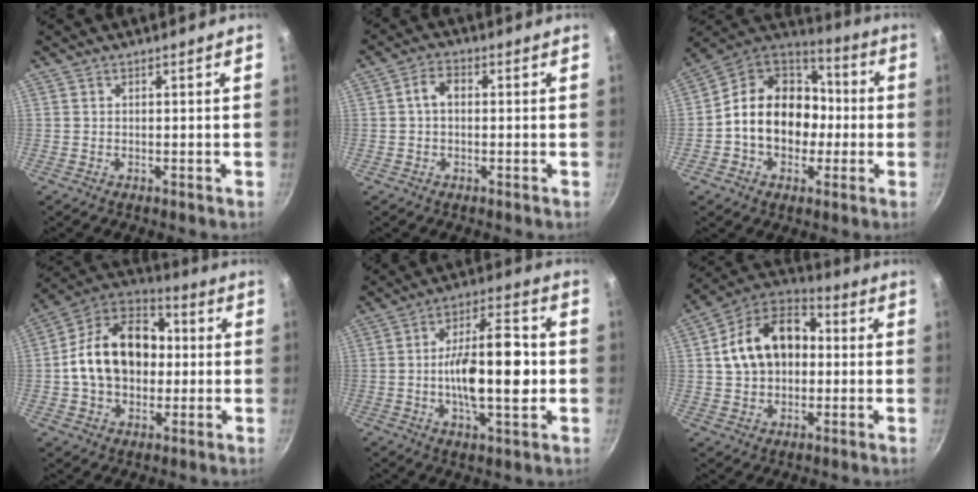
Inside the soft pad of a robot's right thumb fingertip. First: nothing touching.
{"total": 3.5, "force": [0.1, 2.4, 2.6], "torque": [-0.042, 0.014, -0.003]}
{"total": 17.8, "force": [-1.5, 14.1, 10.6], "torque": [-0.141, 0.049, -0.036]}
{"total": 19.3, "force": [0.3, 14.1, 13.1], "torque": [-0.194, 0.039, -0.010]}
{"total": 15.6, "force": [-1.2, 6.0, 14.4], "torque": [-0.223, 0.027, -0.022]}
{"total": 17.1, "force": [1.5, 12.3, 11.8], "torque": [-0.178, 0.038, 0.009]}